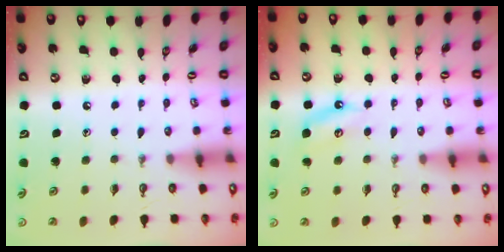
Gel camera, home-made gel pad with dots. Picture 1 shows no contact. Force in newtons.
{"total": 4.5, "press": 4.4, "slide": 0.8}